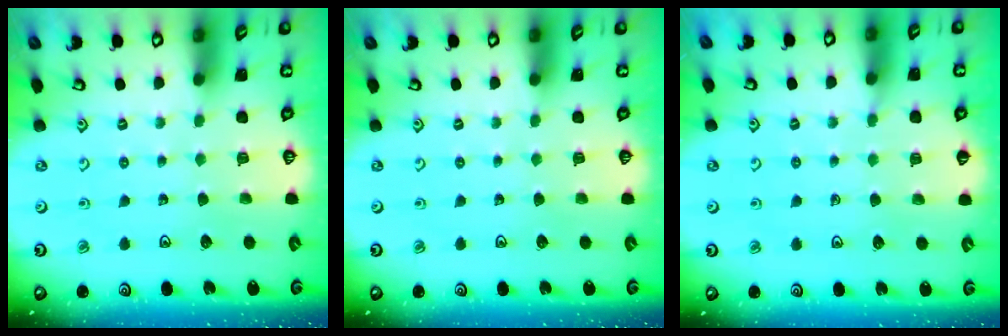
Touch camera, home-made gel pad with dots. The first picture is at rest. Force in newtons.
{"total": 0.0}
{"total": 3.3, "press": 3.3, "slide": 0.5}